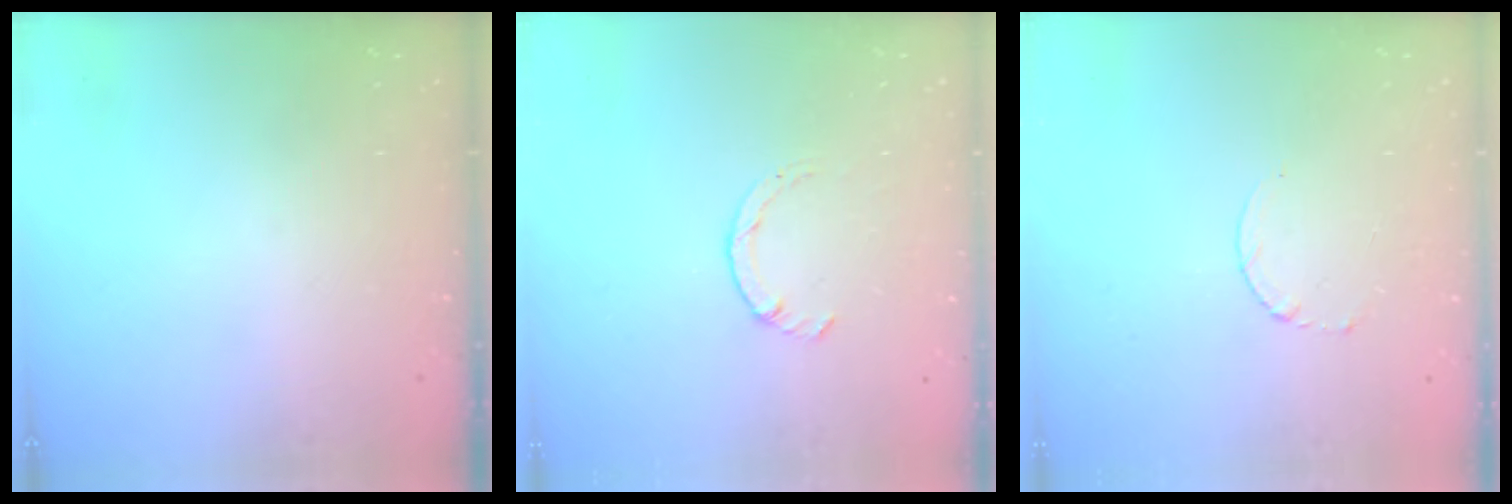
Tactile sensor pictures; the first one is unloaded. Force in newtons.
{"total": 2.2, "press": 2.1, "slide": 0.4}
{"total": 2.5, "press": 2.5, "slide": 0.3}